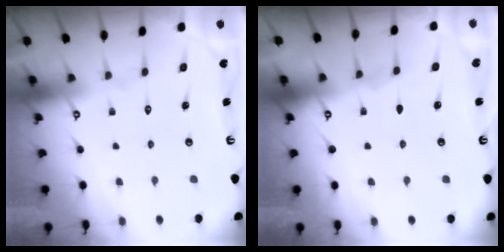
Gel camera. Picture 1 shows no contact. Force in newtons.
{"total": 3.0, "press": 3.0, "slide": 0.4}